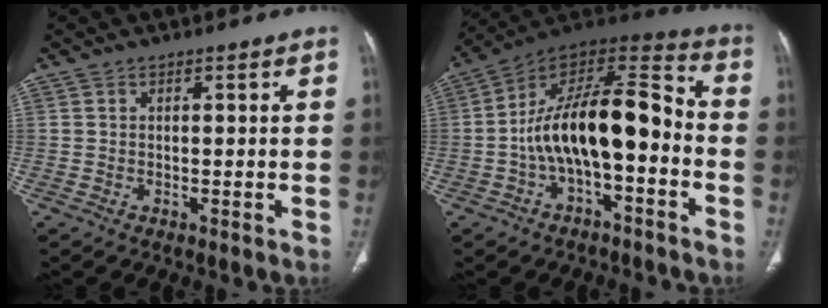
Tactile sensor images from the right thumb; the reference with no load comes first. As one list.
[{"total": 18.5, "force": [-3.6, 8.5, 16.0], "torque": [-0.259, 0.072, -0.063]}]